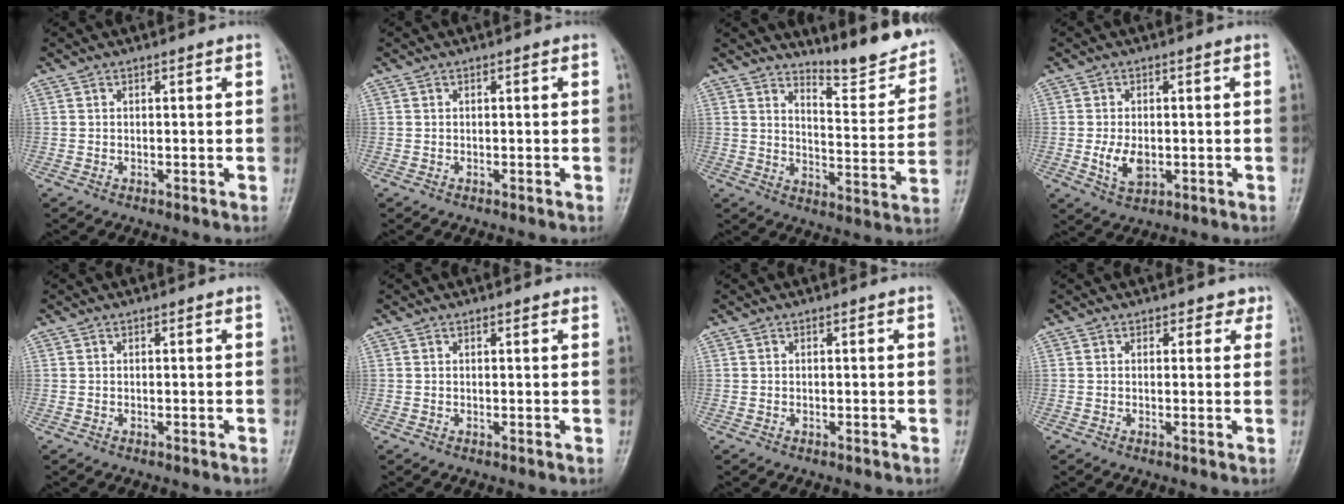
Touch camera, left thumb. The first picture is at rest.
{"total": 0.0}
{"total": 12.8, "force": [11.1, 2.8, 5.8], "torque": [-0.058, -0.085, 0.151]}
{"total": 4.9, "force": [-0.6, 2.9, 4.0], "torque": [-0.073, -0.007, -0.004]}
{"total": 0.0}
{"total": 0.9, "force": [0.8, 0.2, 0.3], "torque": [-0.004, -0.002, 0.010]}
{"total": 0.0}
{"total": 2.0, "force": [1.4, 1.4, 0.4], "torque": [0.022, -0.005, 0.011]}